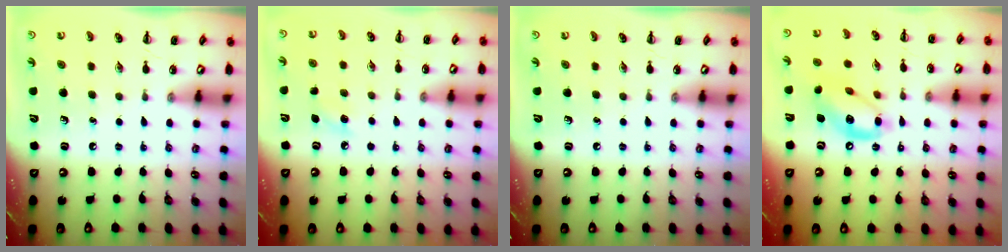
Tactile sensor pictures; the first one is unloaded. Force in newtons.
{"total": 4.3, "press": 4.2, "slide": 1.1}
{"total": 0.0}
{"total": 13.5, "press": 13.1, "slide": 3.1}